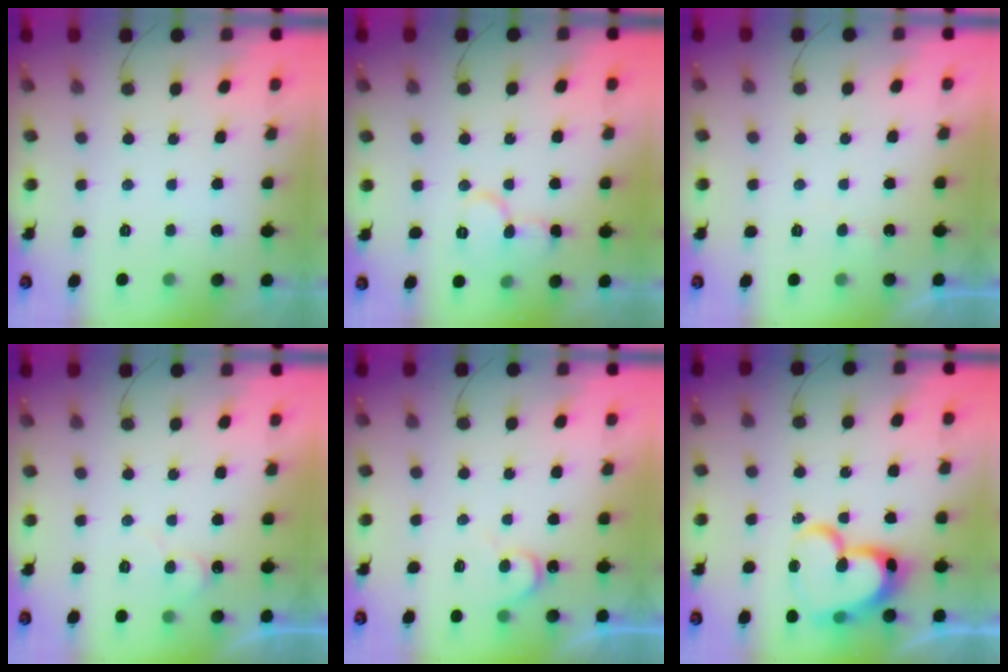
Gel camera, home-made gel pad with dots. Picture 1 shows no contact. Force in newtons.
{"total": 9.5, "press": 9.5, "slide": 0.7}
{"total": 2.6, "press": 2.6, "slide": 0.3}
{"total": 7.5, "press": 7.5, "slide": 0.8}
{"total": 5.8, "press": 5.8, "slide": 0.5}
{"total": 19.9, "press": 19.8, "slide": 2.3}